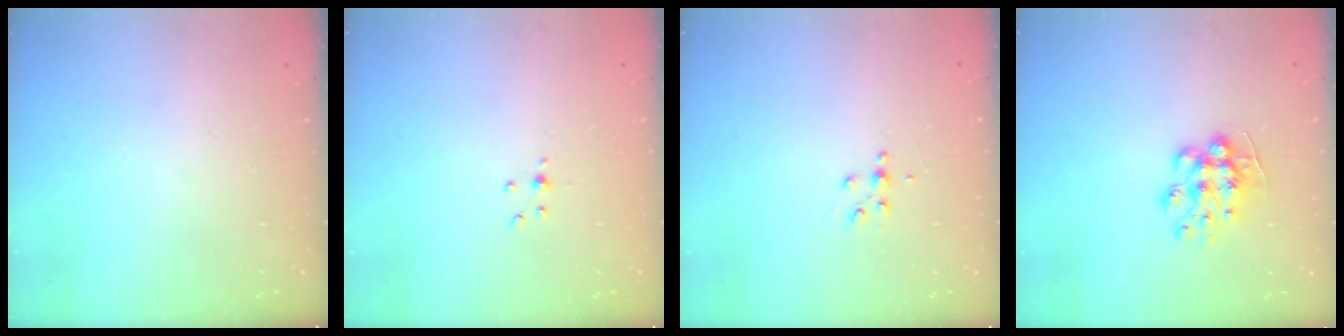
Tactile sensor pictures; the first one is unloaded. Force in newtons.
{"total": 3.0, "press": 2.8, "slide": 0.9}
{"total": 4.3, "press": 4.3, "slide": 0.5}
{"total": 9.0, "press": 9.0, "slide": 0.5}